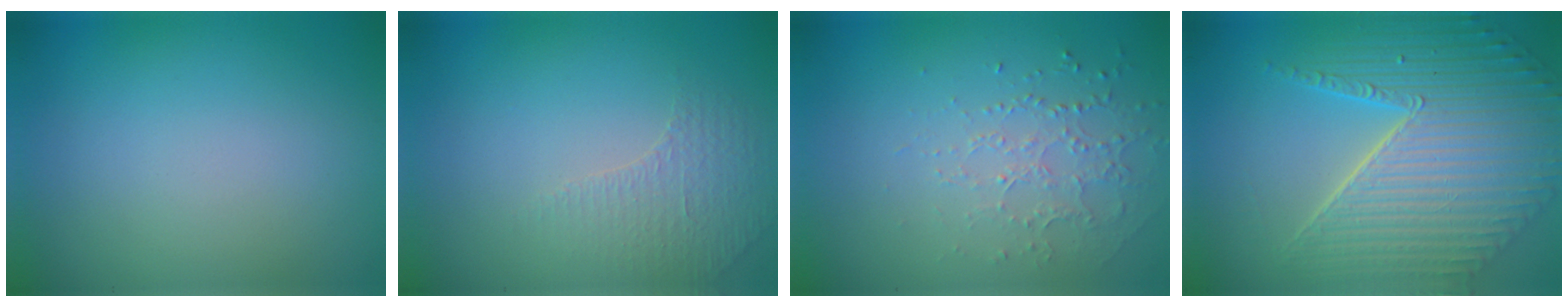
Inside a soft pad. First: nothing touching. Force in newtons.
{"total": 1.3, "press": 0.9, "slide": 0.9}
{"total": 1.5, "press": 1.2, "slide": 0.9}
{"total": 8.1, "press": 6.1, "slide": 5.3}